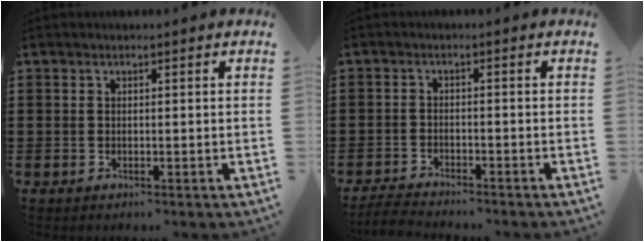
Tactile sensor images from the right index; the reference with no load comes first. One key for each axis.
{"total": 3.3, "fx": -3.3, "fy": 0.1, "fz": 0.4, "tx": -0.022, "ty": -0.005, "tz": -0.072}